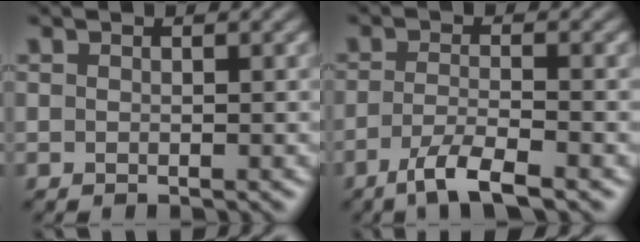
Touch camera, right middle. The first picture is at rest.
{"total": 4.0, "force": [-2.7, 0.7, 2.9], "torque": [-0.057, -0.004, -0.057]}